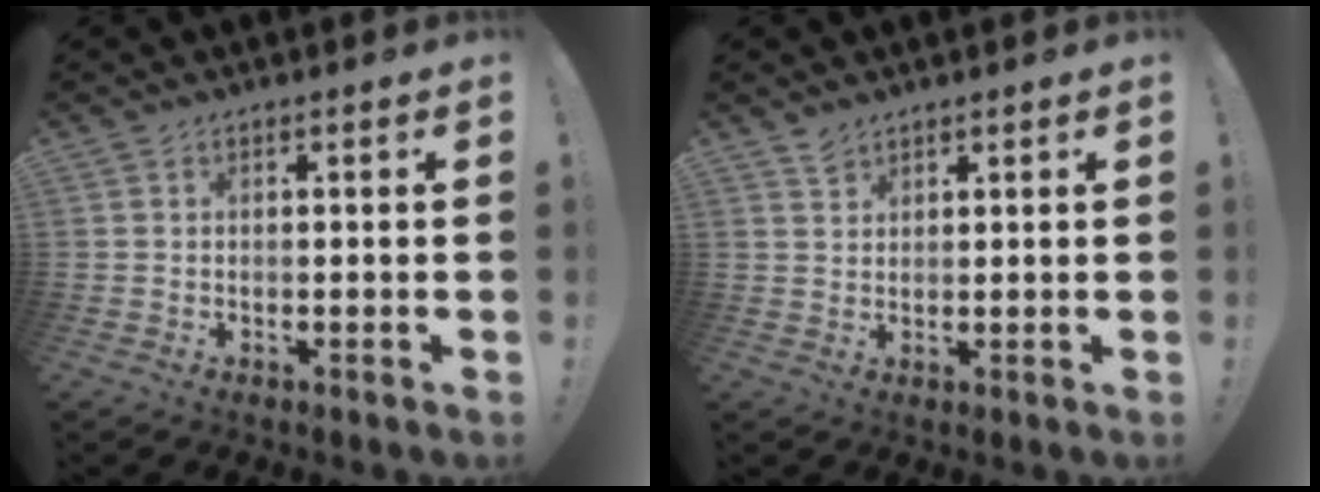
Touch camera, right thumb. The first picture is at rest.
{"total": 2.3, "force": [2.1, 0.8, 0.5], "torque": [0.003, -0.015, 0.039]}